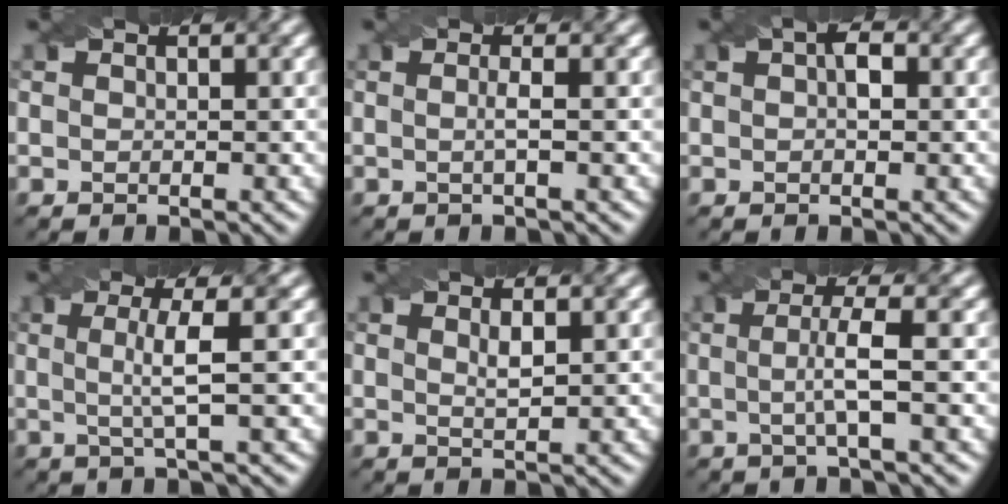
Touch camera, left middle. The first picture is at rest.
{"total": 1.4, "force": [-0.2, 0.2, 1.4], "torque": [-0.027, 0.000, -0.007]}
{"total": 1.6, "force": [0.2, 0.8, 1.4], "torque": [-0.022, 0.005, 0.002]}
{"total": 3.5, "force": [0.1, 0.5, 3.4], "torque": [-0.064, 0.000, 0.001]}
{"total": 1.2, "force": [0.5, 0.2, 1.1], "torque": [-0.023, 0.000, 0.009]}
{"total": 3.3, "force": [-0.2, 0.5, 3.3], "torque": [-0.060, -0.001, -0.007]}